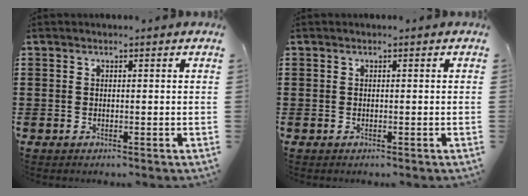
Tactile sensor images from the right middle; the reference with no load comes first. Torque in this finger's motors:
{"motor_torque": [0.00, 0.00, 0.00, 0.00]}